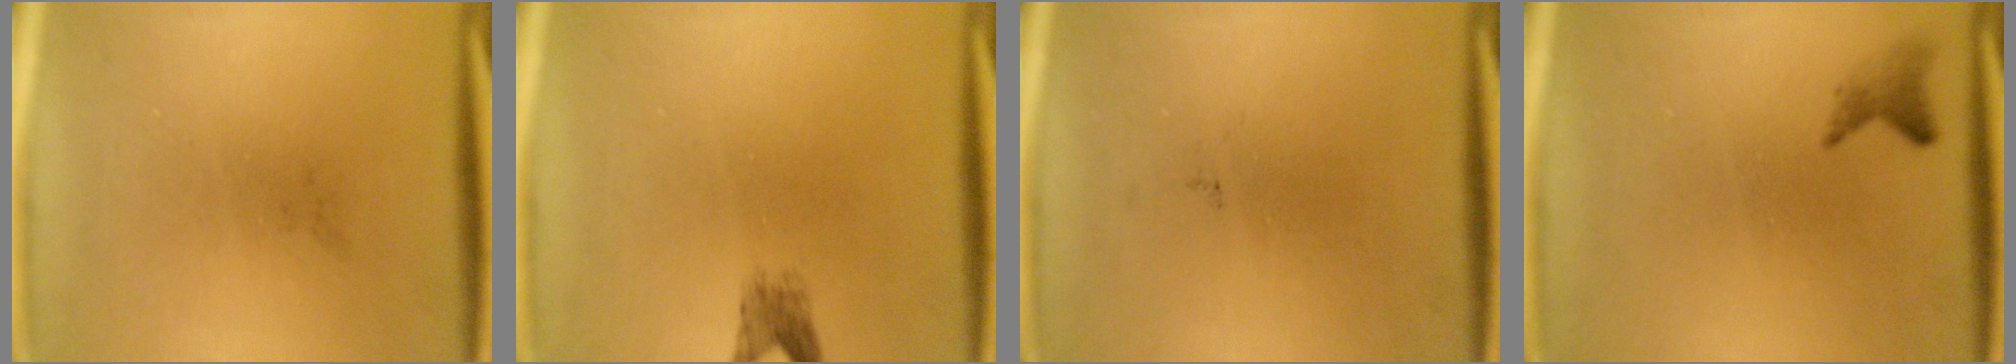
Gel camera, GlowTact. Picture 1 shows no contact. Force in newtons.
{"total": 2.0}
{"total": 0.0}
{"total": 1.4}